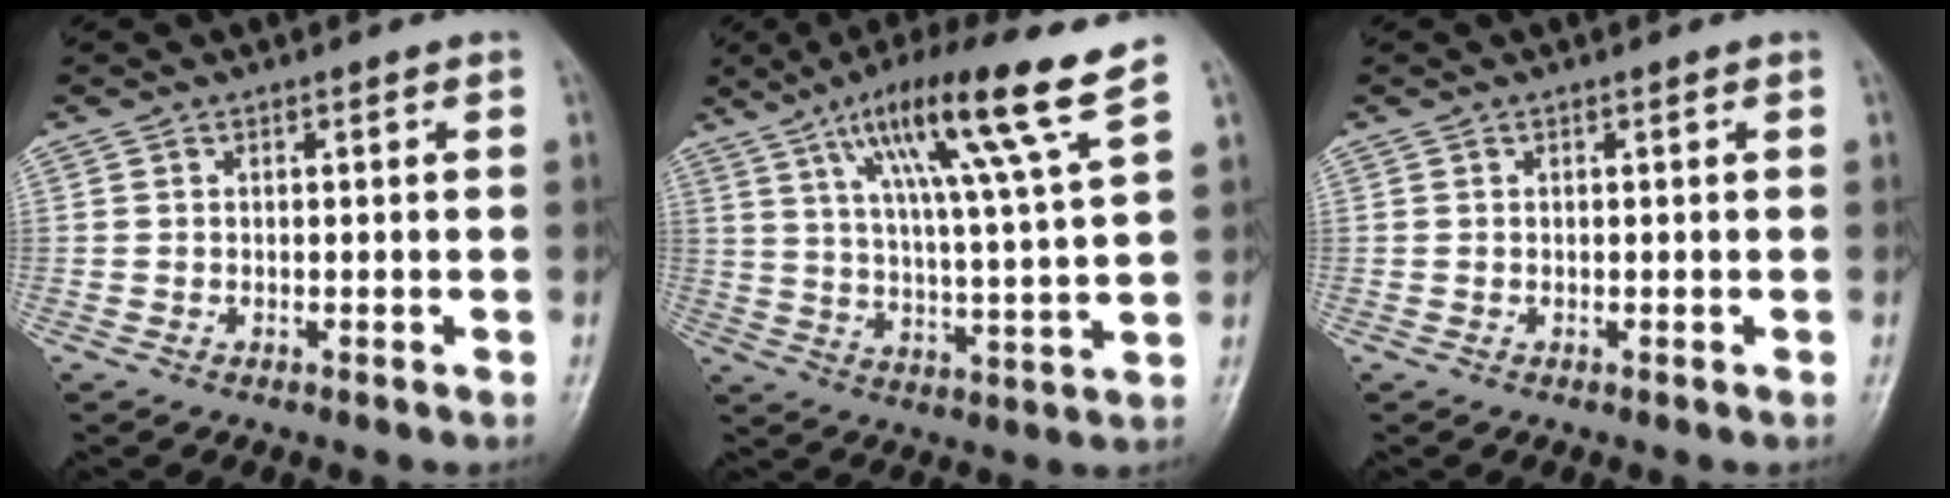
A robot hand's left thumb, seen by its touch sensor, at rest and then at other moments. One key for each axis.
{"total": 16.3, "fx": 9.6, "fy": -0.2, "fz": 13.2, "tx": -0.216, "ty": -0.038, "tz": 0.155}
{"total": 0.0}